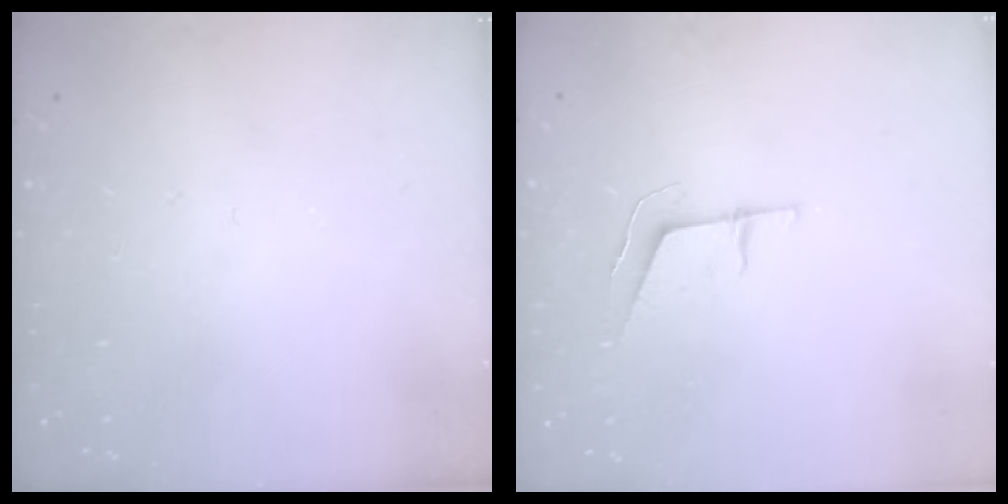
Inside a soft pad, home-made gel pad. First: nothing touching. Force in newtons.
{"total": 6.1, "press": 6.1, "slide": 0.0}